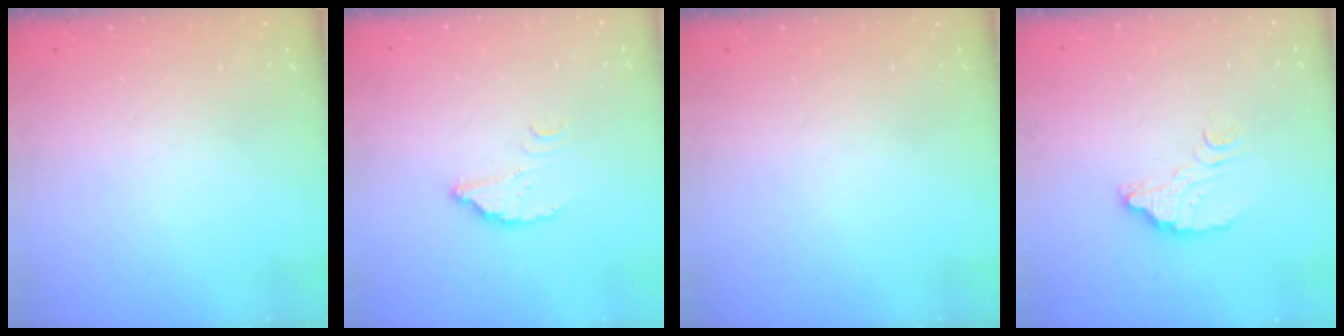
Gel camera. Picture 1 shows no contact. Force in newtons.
{"total": 2.6, "press": 2.6, "slide": 0.2}
{"total": 0.0}
{"total": 6.2, "press": 6.2, "slide": 0.4}